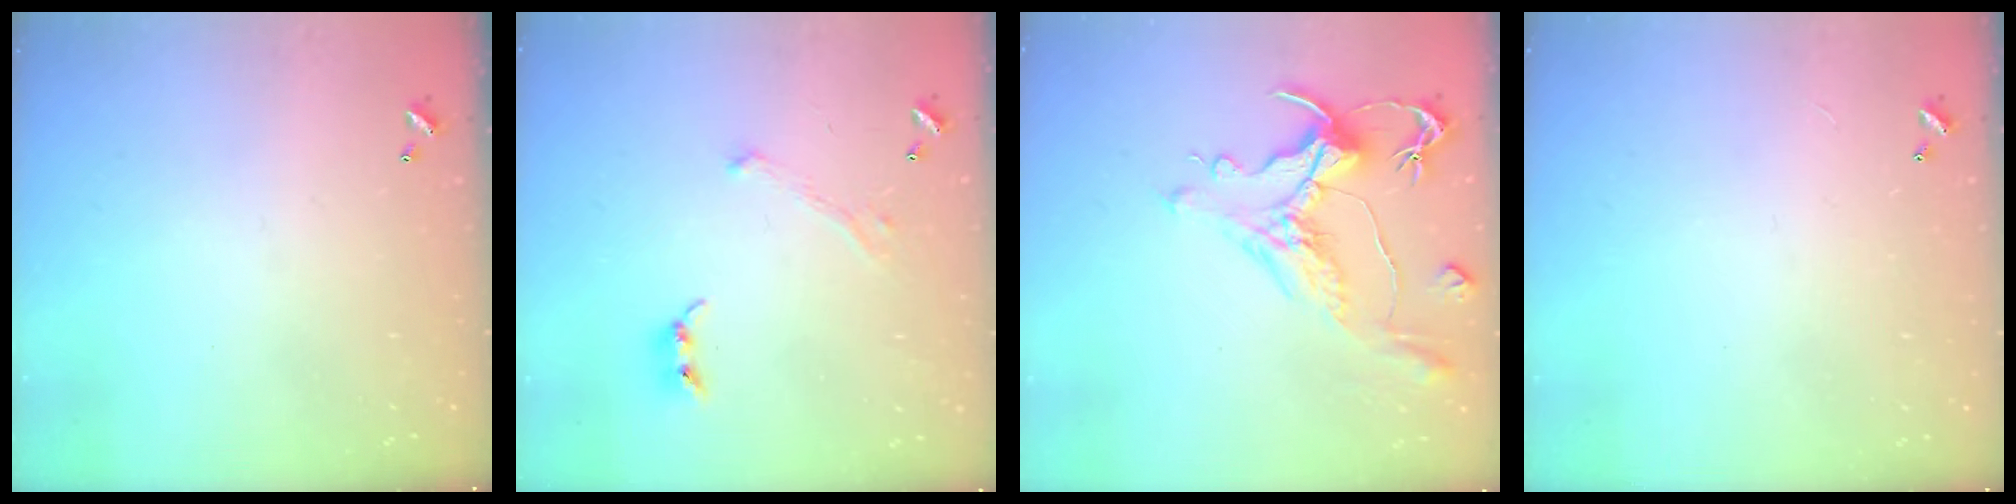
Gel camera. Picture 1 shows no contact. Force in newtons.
{"total": 1.8, "press": 1.6, "slide": 0.9}
{"total": 1.5, "press": 0.4, "slide": 1.5}
{"total": 2.8, "press": 2.8, "slide": 0.3}